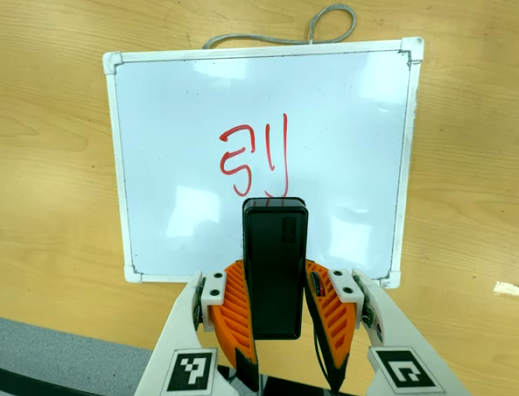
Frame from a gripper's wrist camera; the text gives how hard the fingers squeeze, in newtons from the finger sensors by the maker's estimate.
{"total": 4.9, "left": 3.6, "right": 6.3}